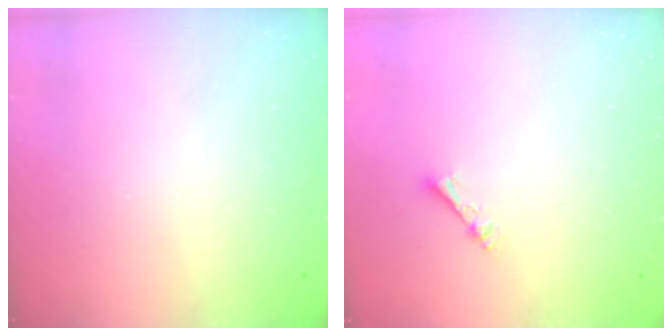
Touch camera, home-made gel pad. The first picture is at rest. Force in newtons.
{"total": 2.4, "press": 2.4, "slide": 0.4}